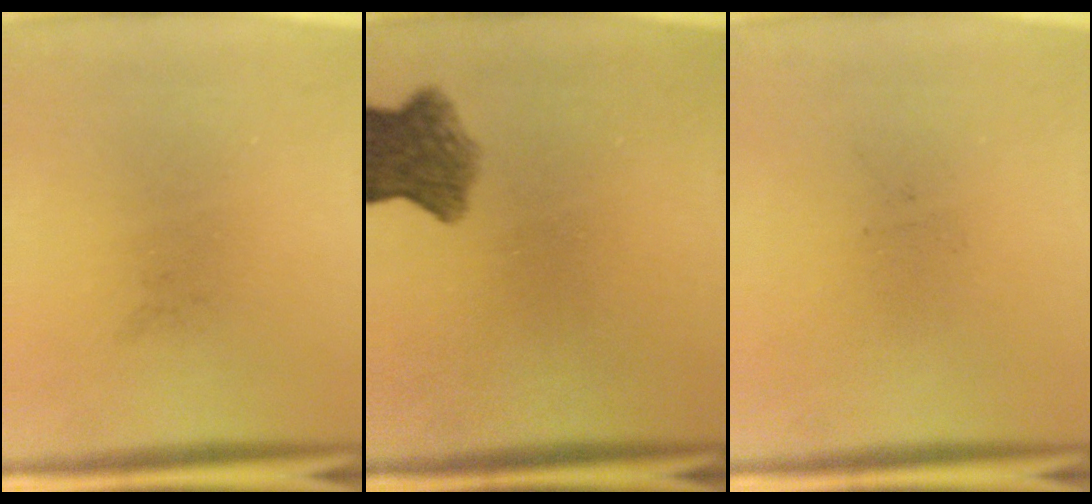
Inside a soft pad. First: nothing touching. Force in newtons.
{"total": 6.7}
{"total": 0.0}